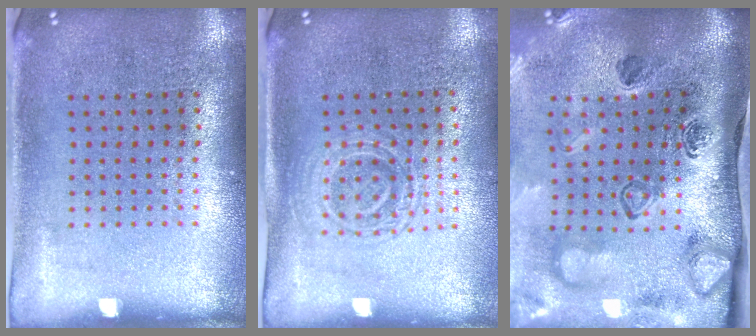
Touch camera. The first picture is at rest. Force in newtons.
{"total": 1.5, "press": 1.4, "slide": 0.6}
{"total": 4.3, "press": 2.9, "slide": 3.2}